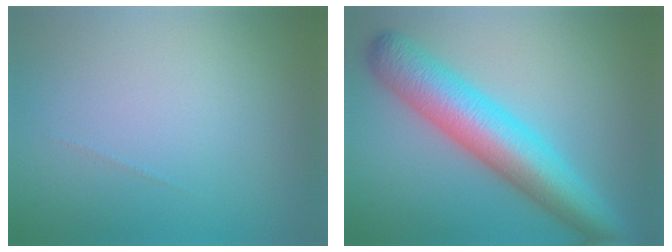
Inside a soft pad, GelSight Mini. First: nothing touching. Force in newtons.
{"total": 8.9, "press": 8.9, "slide": 0.2}